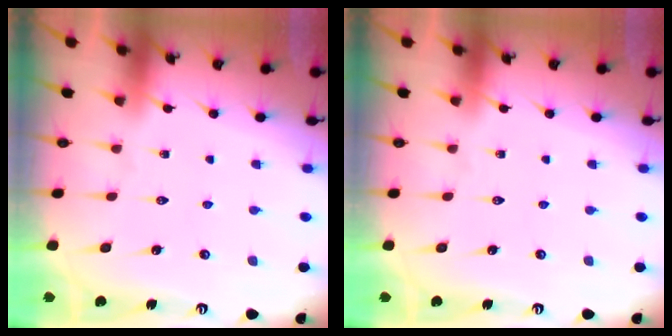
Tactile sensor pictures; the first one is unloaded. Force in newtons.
{"total": 0.0}